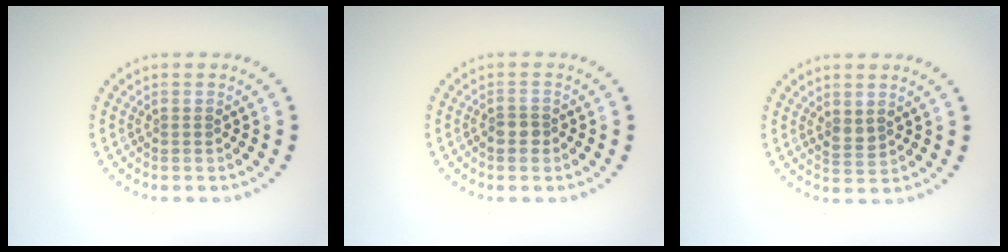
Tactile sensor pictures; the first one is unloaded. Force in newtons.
{"total": 1.4, "press": 1.3, "slide": 0.7}
{"total": 1.2, "press": 1.1, "slide": 0.5}